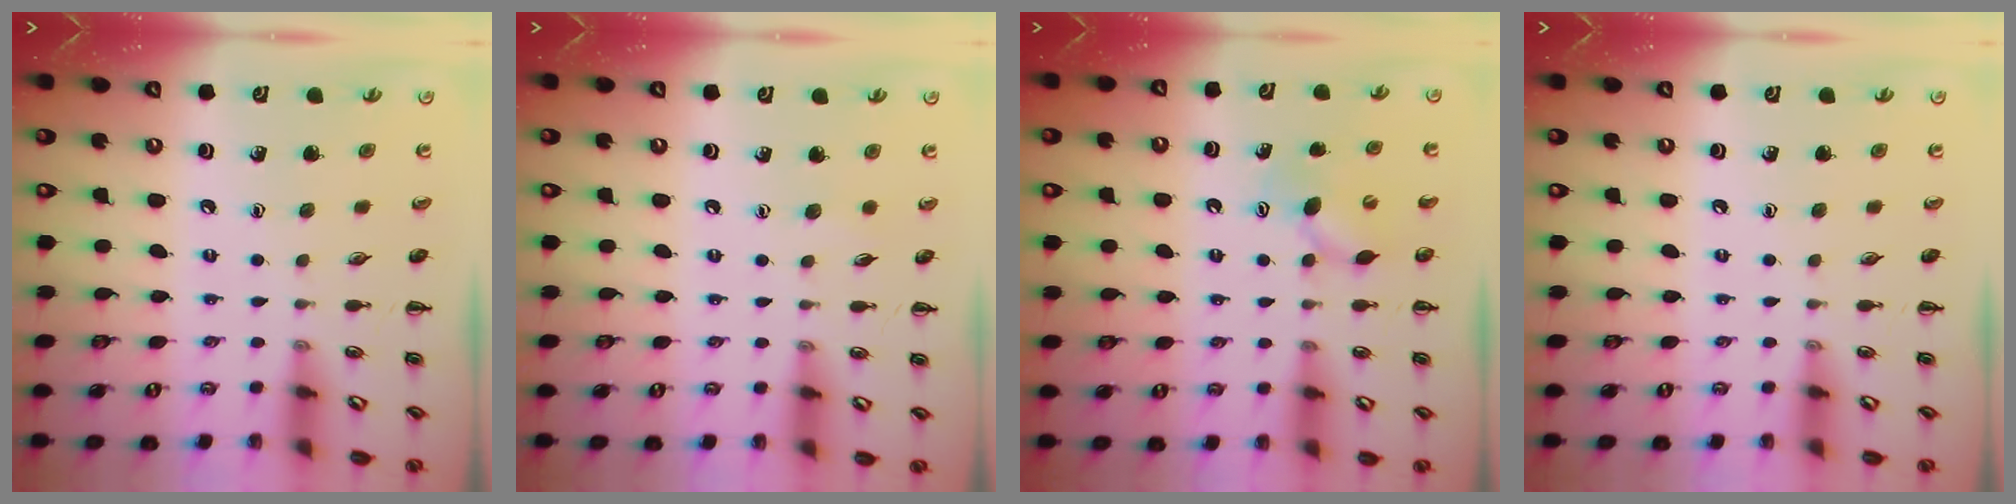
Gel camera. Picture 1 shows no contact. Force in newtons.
{"total": 3.6, "press": 3.5, "slide": 1.0}
{"total": 6.0, "press": 5.9, "slide": 1.3}
{"total": 0.0}